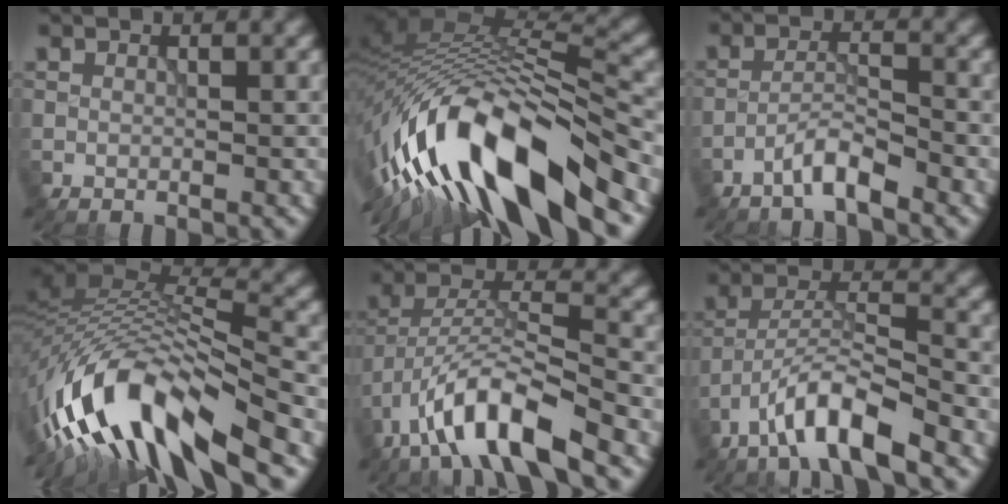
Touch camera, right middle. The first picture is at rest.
{"total": 14.9, "force": [-8.2, 5.0, 11.4], "torque": [-0.210, 0.014, -0.135]}
{"total": 2.9, "force": [-2.3, 0.3, 1.8], "torque": [-0.030, 0.010, -0.050]}
{"total": 14.7, "force": [-7.3, 5.1, 11.8], "torque": [-0.232, 0.017, -0.129]}
{"total": 9.4, "force": [-5.9, 2.5, 6.9], "torque": [-0.117, 0.012, -0.110]}
{"total": 6.9, "force": [-4.8, 1.5, 4.8], "torque": [-0.082, 0.010, -0.090]}